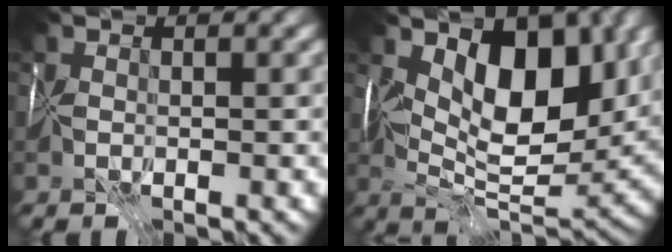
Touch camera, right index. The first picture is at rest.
{"total": 9.7, "force": [3.8, 4.8, 7.5], "torque": [-0.095, -0.016, 0.069]}